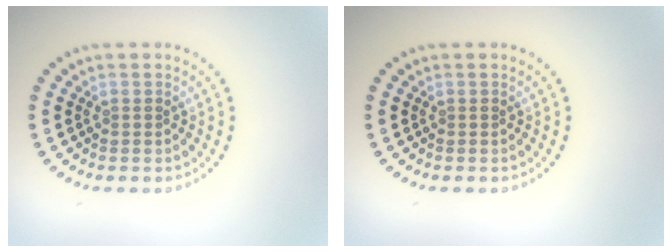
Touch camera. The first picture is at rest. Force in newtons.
{"total": 0.0}